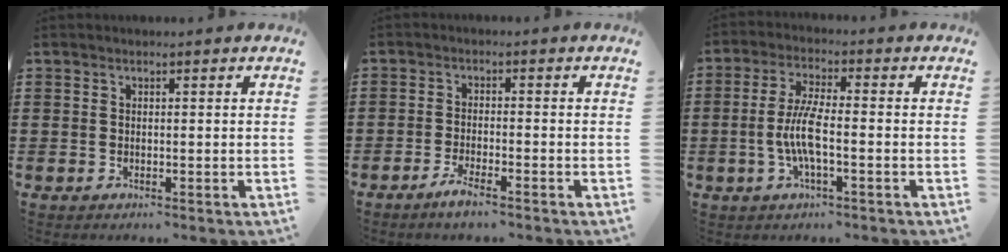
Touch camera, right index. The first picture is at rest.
{"total": 2.6, "force": [-2.3, -0.1, 1.2], "torque": [-0.026, 0.002, -0.046]}
{"total": 6.2, "force": [-1.6, 1.5, 5.8], "torque": [-0.128, -0.004, -0.037]}